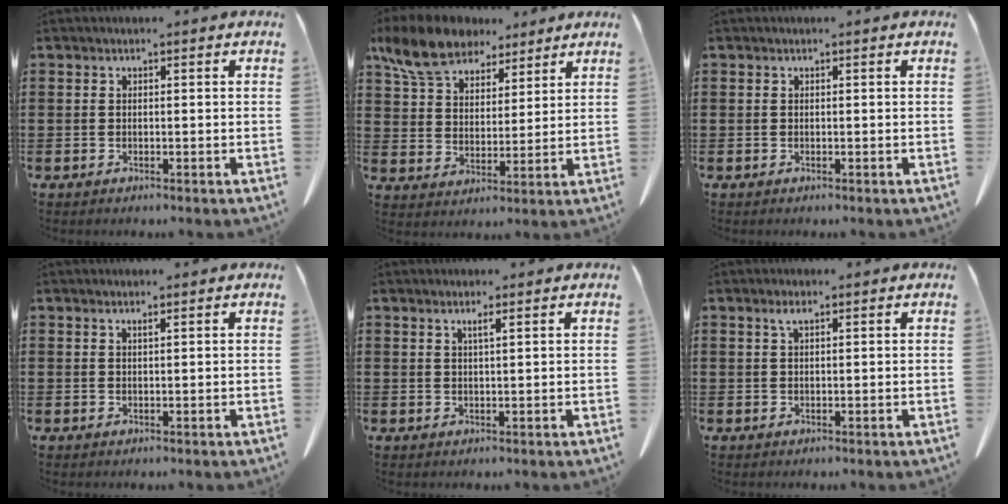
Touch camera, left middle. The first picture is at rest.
{"total": 9.8, "force": [8.0, 4.1, 4.0], "torque": [-0.110, -0.014, 0.151]}
{"total": 0.0}
{"total": 0.7, "force": [0.5, 0.0, 0.5], "torque": [-0.009, 0.000, 0.009]}
{"total": 1.4, "force": [0.9, 0.1, 1.1], "torque": [-0.023, 0.001, 0.016]}
{"total": 1.7, "force": [0.8, 0.5, 1.4], "torque": [-0.030, 0.004, 0.013]}